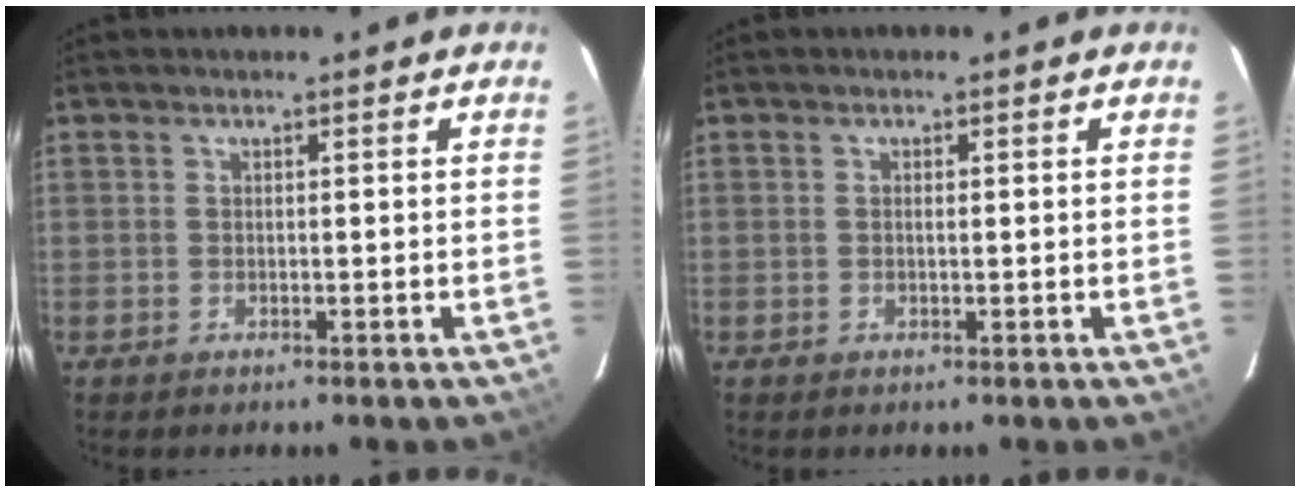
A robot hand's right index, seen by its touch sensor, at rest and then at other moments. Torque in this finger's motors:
{"motor_torque": [-0.26, 0.57, -0.01, 0.00]}